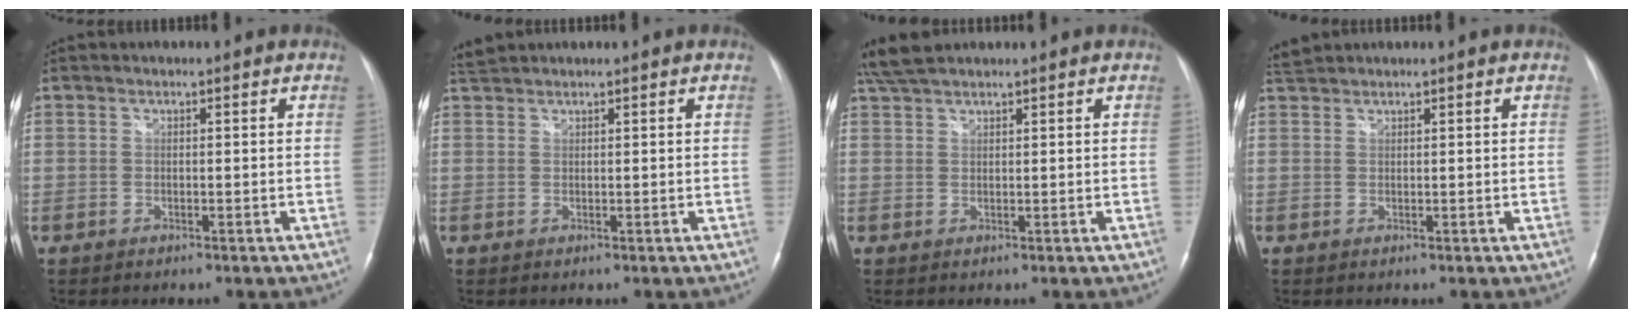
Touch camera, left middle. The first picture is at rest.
{"total": 1.9, "force": [1.9, -0.2, 0.2], "torque": [-0.013, 0.017, 0.041]}
{"total": 4.4, "force": [3.9, 0.6, 1.9], "torque": [-0.048, 0.023, 0.080]}
{"total": 1.9, "force": [1.9, -0.2, 0.1], "torque": [-0.013, 0.016, 0.043]}